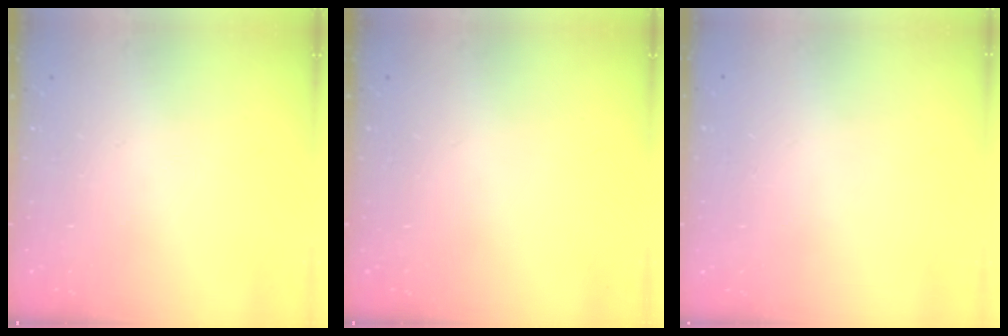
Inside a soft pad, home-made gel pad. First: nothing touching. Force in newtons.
{"total": 0.0}
{"total": 0.0}